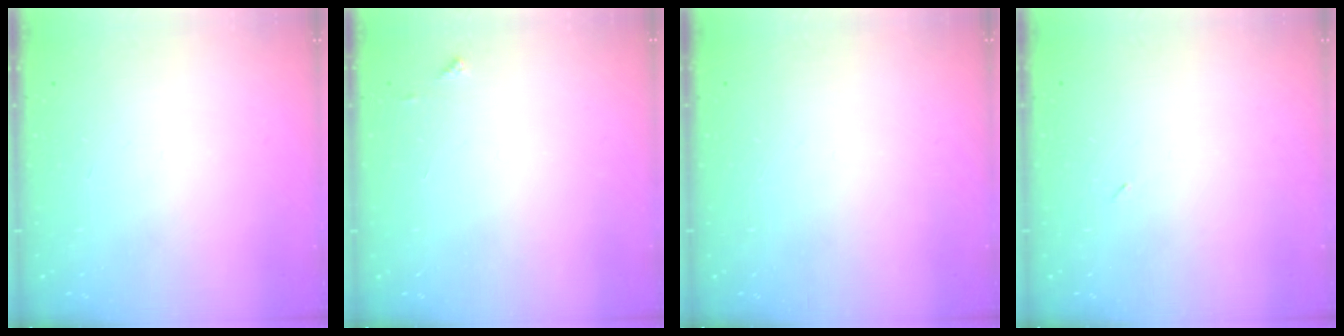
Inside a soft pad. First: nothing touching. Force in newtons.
{"total": 3.6, "press": 3.6, "slide": 0.5}
{"total": 0.0}
{"total": 2.1, "press": 1.9, "slide": 1.0}